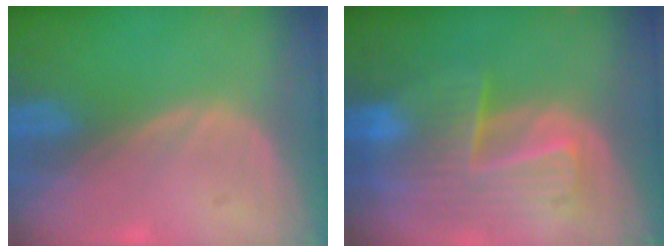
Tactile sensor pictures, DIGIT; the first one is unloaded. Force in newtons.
{"total": 10.1, "press": 8.8, "slide": 5.0}